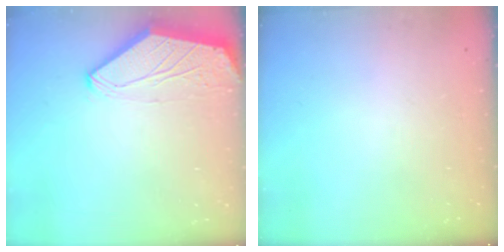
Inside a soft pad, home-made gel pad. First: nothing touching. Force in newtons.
{"total": 0.0}